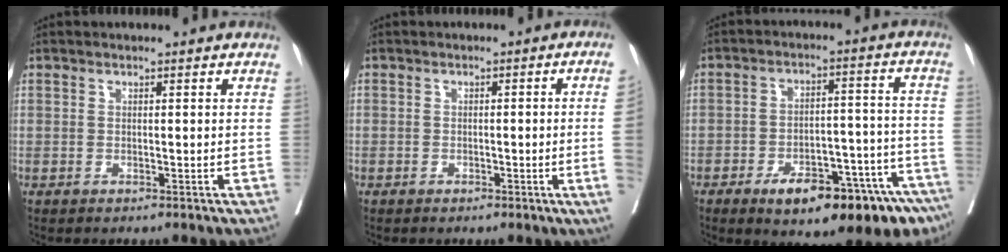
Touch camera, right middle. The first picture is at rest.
{"total": 4.3, "force": [-0.9, -1.0, 4.1], "torque": [-0.047, -0.001, -0.013]}
{"total": 17.6, "force": [-11.6, 4.5, 12.4], "torque": [-0.101, 0.034, -0.162]}